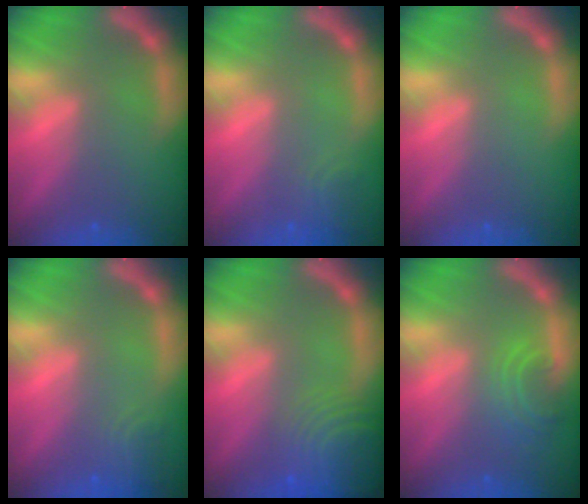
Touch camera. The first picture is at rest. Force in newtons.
{"total": 1.9}
{"total": 0.0}
{"total": 2.4}
{"total": 10.1}
{"total": 3.5}